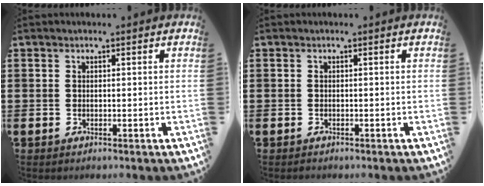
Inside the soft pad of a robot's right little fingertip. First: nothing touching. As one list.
[{"total": 0.0}]